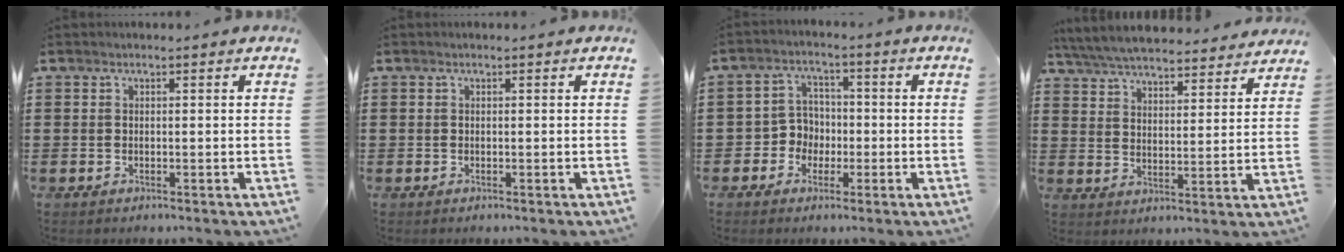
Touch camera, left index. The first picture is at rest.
{"total": 0.0}
{"total": 4.7, "force": [-1.7, 4.2, 1.2], "torque": [-0.036, 0.012, -0.035]}
{"total": 6.4, "force": [6.2, 0.4, 1.4], "torque": [-0.055, -0.036, 0.109]}